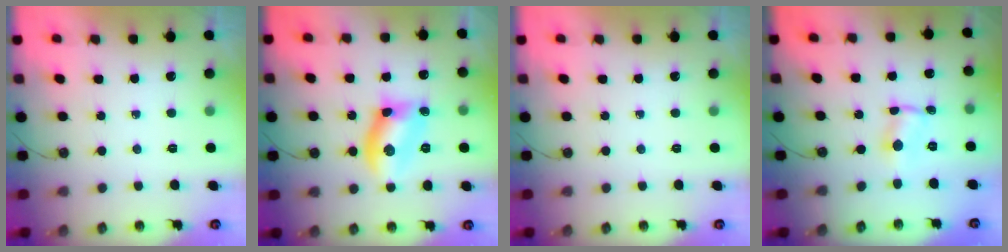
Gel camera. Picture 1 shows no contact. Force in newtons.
{"total": 10.3, "press": 10.3, "slide": 0.6}
{"total": 0.0}
{"total": 1.0, "press": 0.6, "slide": 0.8}